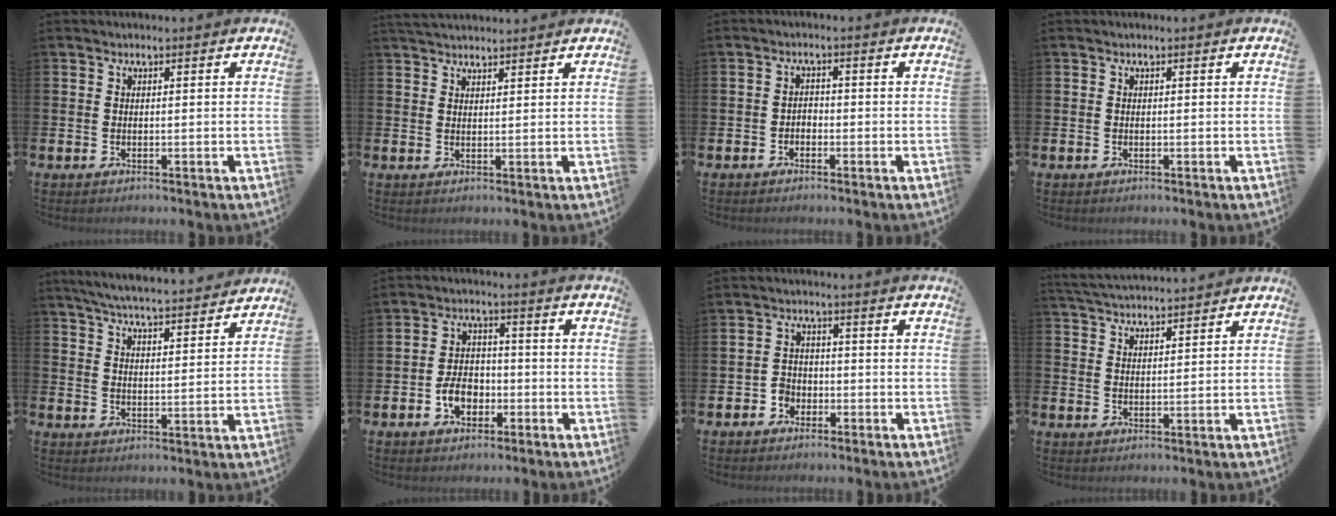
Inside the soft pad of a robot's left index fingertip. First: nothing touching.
{"total": 2.8, "force": [2.7, 0.5, 0.4], "torque": [-0.013, -0.008, 0.050]}
{"total": 1.4, "force": [-1.1, 0.8, 0.3], "torque": [-0.007, 0.002, -0.025]}
{"total": 0.0}
{"total": 6.0, "force": [5.9, 0.2, 1.2], "torque": [-0.040, -0.040, 0.103]}
{"total": 4.7, "force": [-2.0, 3.3, 2.7], "torque": [-0.040, 0.004, -0.040]}
{"total": 2.6, "force": [-1.8, 1.9, 0.4], "torque": [-0.019, 0.008, -0.040]}
{"total": 3.8, "force": [3.7, 0.2, 0.3], "torque": [-0.022, -0.017, 0.069]}